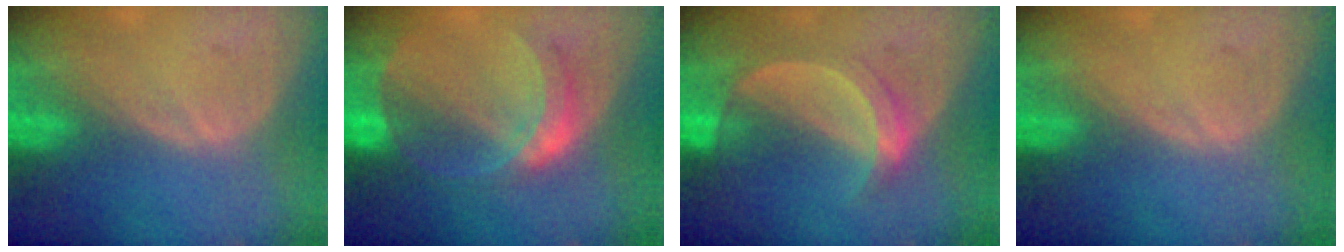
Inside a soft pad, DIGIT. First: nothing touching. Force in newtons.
{"total": 7.6, "press": 6.7, "slide": 3.5}
{"total": 5.0, "press": 5.0, "slide": 0.6}
{"total": 0.0}